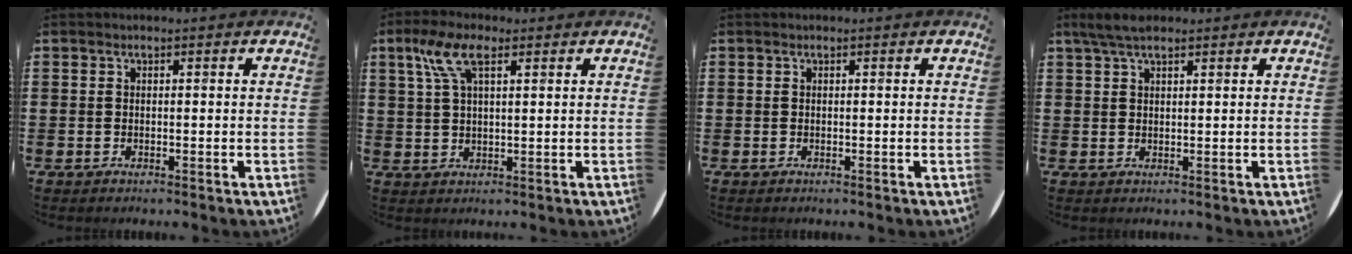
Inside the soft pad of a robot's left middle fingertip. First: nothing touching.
{"total": 6.0, "force": [3.0, 2.4, 4.6], "torque": [-0.102, 0.012, 0.052]}
{"total": 0.0}
{"total": 3.1, "force": [2.3, 1.0, 1.9], "torque": [-0.041, 0.006, 0.041]}